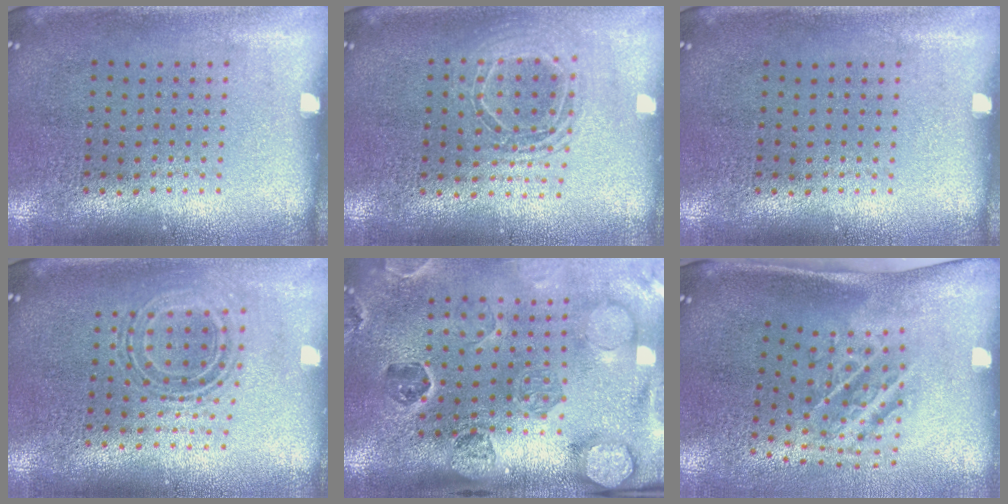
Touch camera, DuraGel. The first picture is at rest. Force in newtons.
{"total": 1.7, "press": 1.5, "slide": 0.9}
{"total": 0.0}
{"total": 0.8, "press": 0.8, "slide": 0.3}
{"total": 2.9, "press": 2.7, "slide": 0.9}
{"total": 2.1, "press": 1.3, "slide": 1.6}